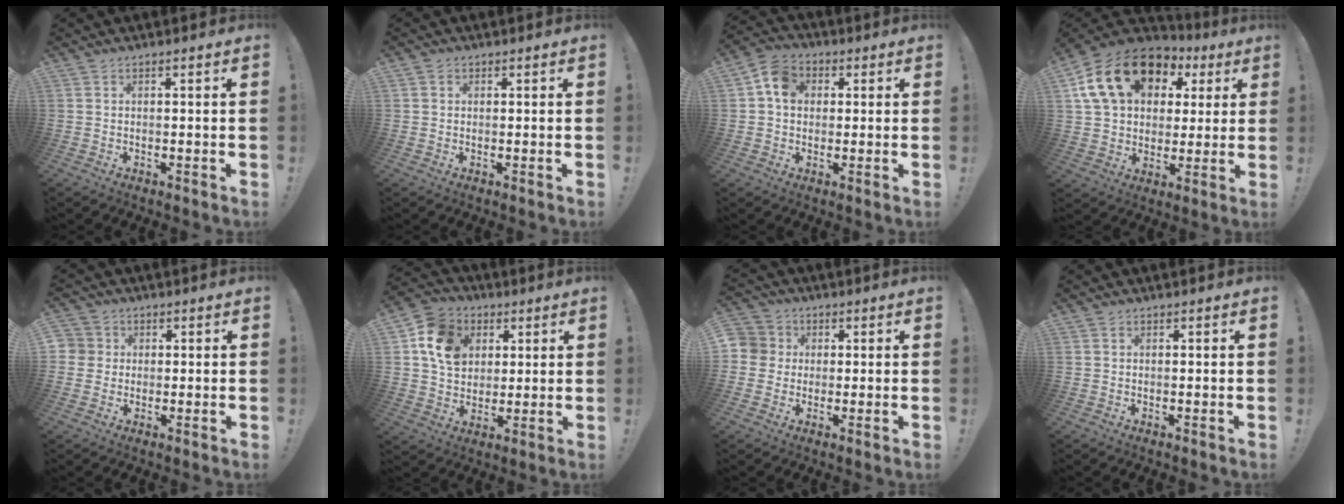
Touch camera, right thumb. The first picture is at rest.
{"total": 1.1, "force": [0.4, 1.0, 0.2], "torque": [0.001, 0.000, 0.006]}
{"total": 8.5, "force": [2.1, 7.0, 4.4], "torque": [-0.063, 0.007, 0.042]}
{"total": 20.7, "force": [8.7, 14.3, 12.0], "torque": [-0.199, -0.018, 0.171]}
{"total": 3.7, "force": [0.1, 3.6, 1.0], "torque": [-0.016, 0.007, 0.003]}
{"total": 13.7, "force": [4.6, 11.1, 6.4], "torque": [-0.088, -0.010, 0.094]}
{"total": 5.6, "force": [0.1, 5.4, 1.3], "torque": [-0.035, 0.010, 0.004]}
{"total": 0.0}